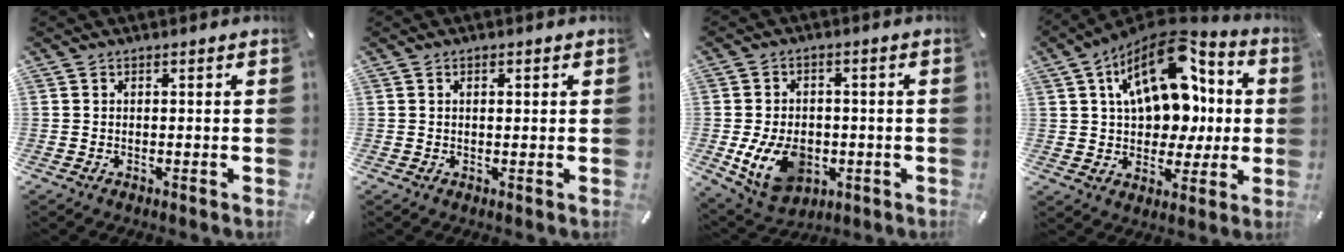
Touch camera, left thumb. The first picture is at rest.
{"total": 1.1, "force": [0.3, 0.6, 0.8], "torque": [-0.017, 0.004, 0.004]}
{"total": 12.5, "force": [-3.1, 9.2, 7.8], "torque": [-0.161, 0.006, -0.052]}
{"total": 19.6, "force": [6.5, 13.1, 13.1], "torque": [-0.206, -0.034, 0.114]}